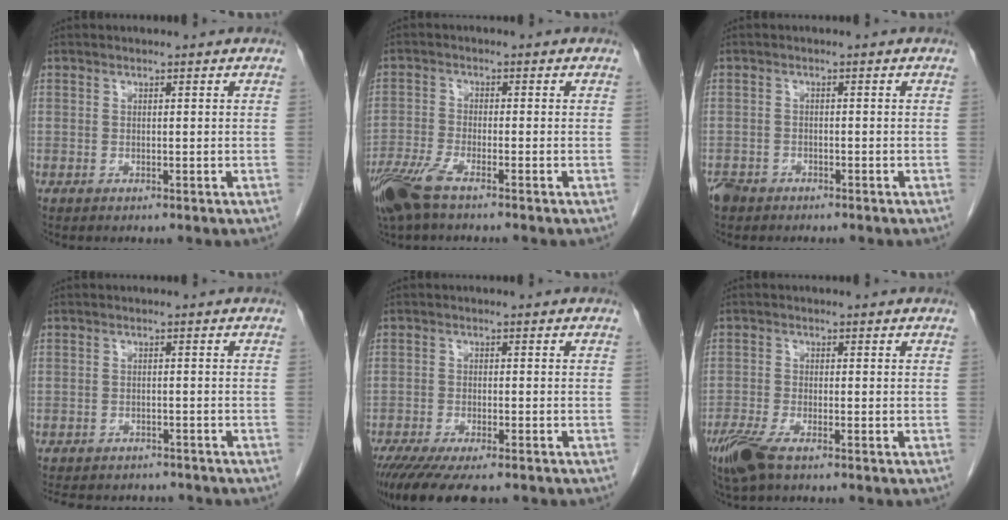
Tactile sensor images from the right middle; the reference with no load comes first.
{"total": 7.1, "force": [-5.2, 1.0, 4.7], "torque": [-0.099, -0.015, -0.102]}
{"total": 2.5, "force": [-2.1, 1.3, 0.5], "torque": [-0.016, 0.002, -0.036]}
{"total": 11.5, "force": [-10.2, 4.0, 3.7], "torque": [-0.080, 0.001, -0.130]}
{"total": 11.2, "force": [-9.0, 2.3, 6.3], "torque": [-0.099, -0.018, -0.140]}
{"total": 5.3, "force": [-3.6, 1.1, 3.7], "torque": [-0.081, -0.014, -0.069]}